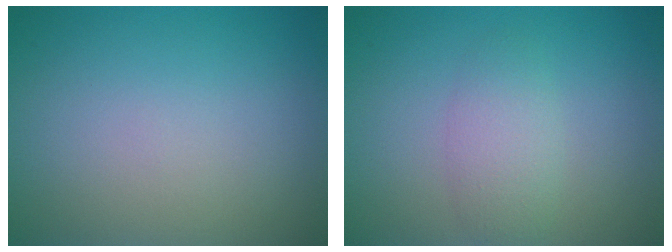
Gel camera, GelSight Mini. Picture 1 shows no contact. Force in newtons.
{"total": 2.4, "press": 2.4, "slide": 0.1}